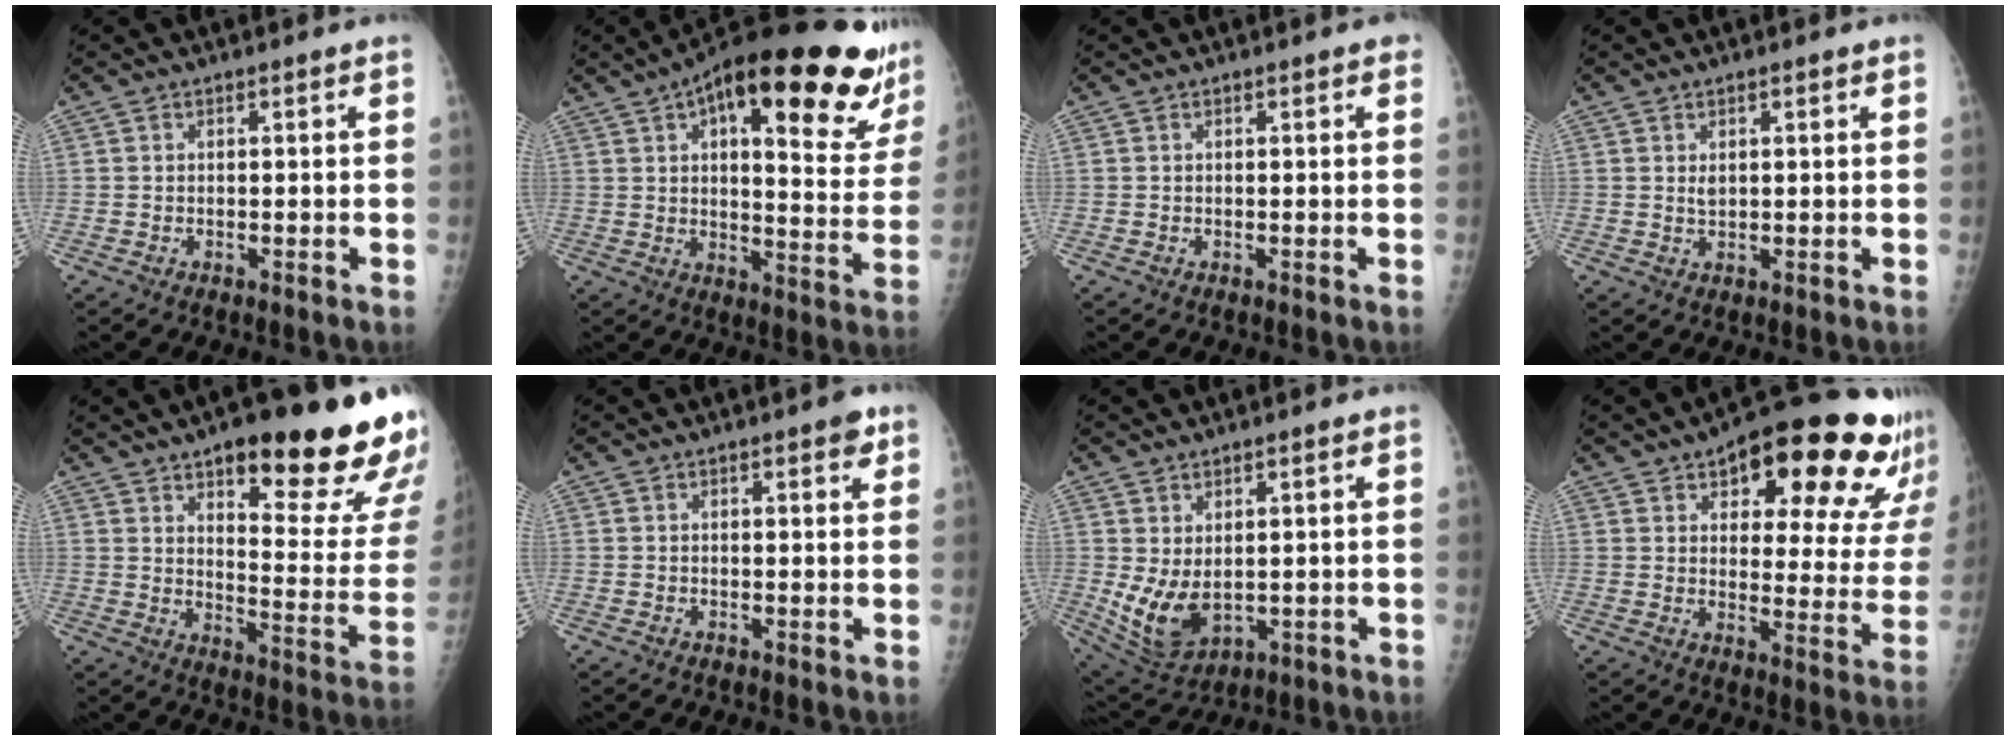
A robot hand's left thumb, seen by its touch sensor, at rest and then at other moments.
{"total": 28.2, "force": [17.4, 8.6, 20.4], "torque": [-0.260, -0.045, 0.233]}
{"total": 0.8, "force": [0.4, 0.3, 0.6], "torque": [-0.007, 0.001, 0.001]}
{"total": 1.6, "force": [0.7, 0.9, 1.2], "torque": [-0.017, -0.005, 0.014]}
{"total": 26.5, "force": [15.5, 7.2, 20.2], "torque": [-0.217, -0.076, 0.215]}
{"total": 2.6, "force": [1.5, 0.8, 2.0], "torque": [-0.016, -0.003, 0.014]}
{"total": 8.7, "force": [0.5, 5.3, 6.9], "torque": [-0.118, -0.019, 0.033]}
{"total": 24.7, "force": [15.7, 9.0, 16.8], "torque": [-0.181, -0.052, 0.200]}